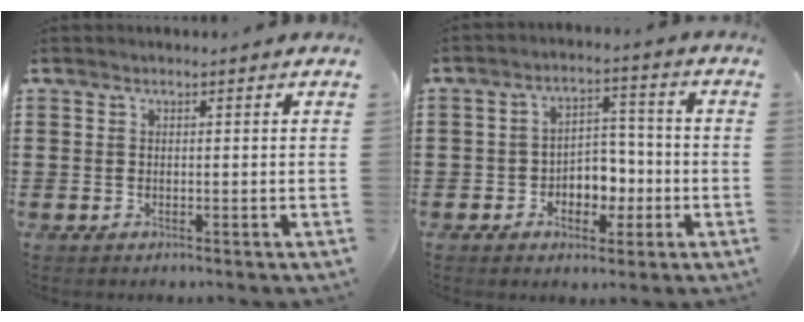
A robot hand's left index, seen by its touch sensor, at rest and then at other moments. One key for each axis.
{"total": 4.9, "fx": -1.8, "fy": 3.8, "fz": 2.5, "tx": -0.045, "ty": 0.009, "tz": -0.037}